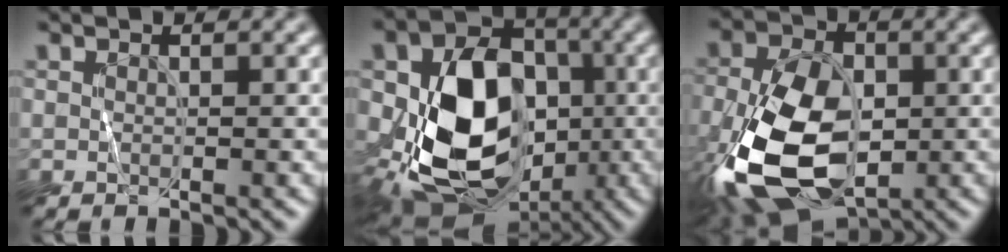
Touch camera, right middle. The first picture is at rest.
{"total": 13.7, "force": [-3.0, 9.8, 9.0], "torque": [-0.145, -0.014, -0.047]}
{"total": 13.6, "force": [-4.0, 7.8, 10.5], "torque": [-0.232, -0.023, -0.074]}